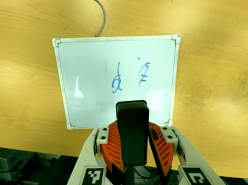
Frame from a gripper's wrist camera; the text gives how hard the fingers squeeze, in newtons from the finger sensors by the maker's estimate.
{"total": 8.1, "left": 9.0, "right": 7.1}